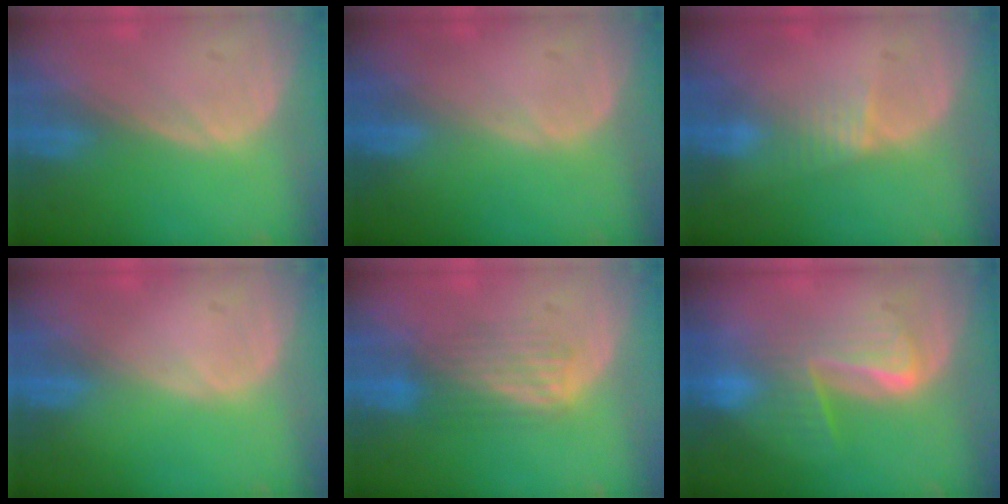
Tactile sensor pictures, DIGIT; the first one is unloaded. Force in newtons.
{"total": 0.0}
{"total": 2.6, "press": 2.4, "slide": 0.9}
{"total": 0.0}
{"total": 4.3, "press": 4.3, "slide": 0.2}
{"total": 6.3, "press": 6.1, "slide": 1.5}